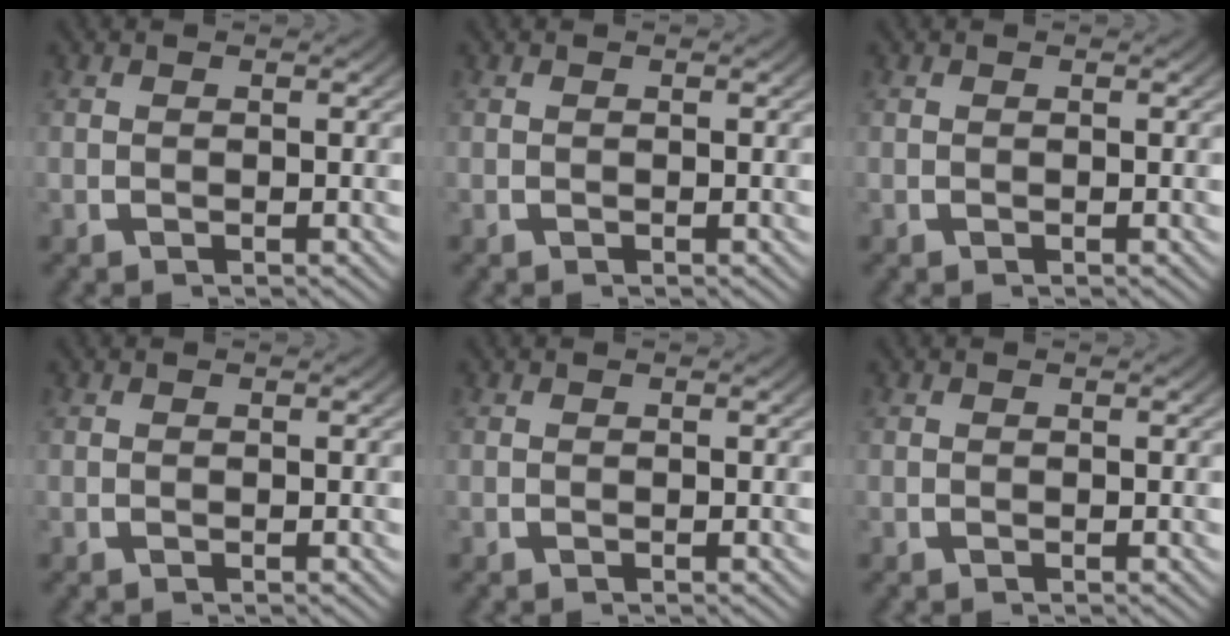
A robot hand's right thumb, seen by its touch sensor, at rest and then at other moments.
{"total": 0.0}
{"total": 0.0}
{"total": 0.0}
{"total": 0.0}
{"total": 0.0}